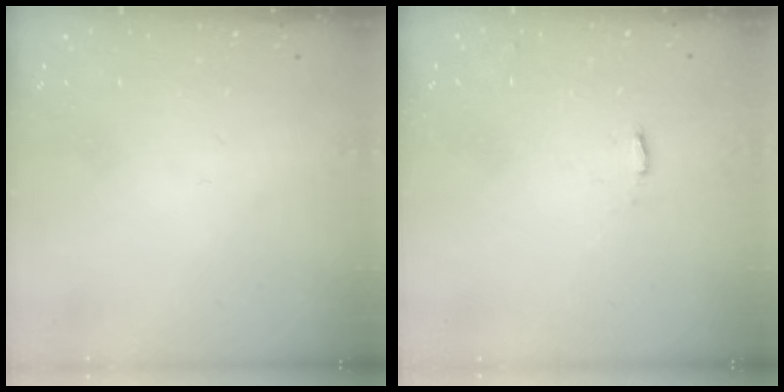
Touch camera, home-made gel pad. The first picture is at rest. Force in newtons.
{"total": 2.1, "press": 2.0, "slide": 0.4}